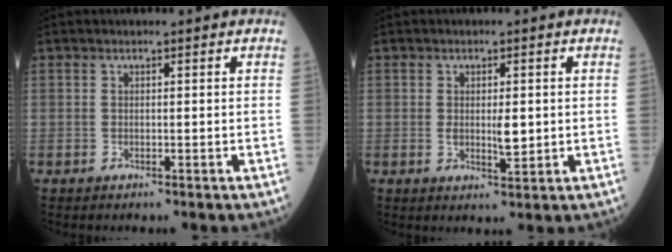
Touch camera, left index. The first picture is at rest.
{"total": 3.0, "force": [-0.1, 0.9, 2.9], "torque": [-0.046, -0.008, -0.001]}